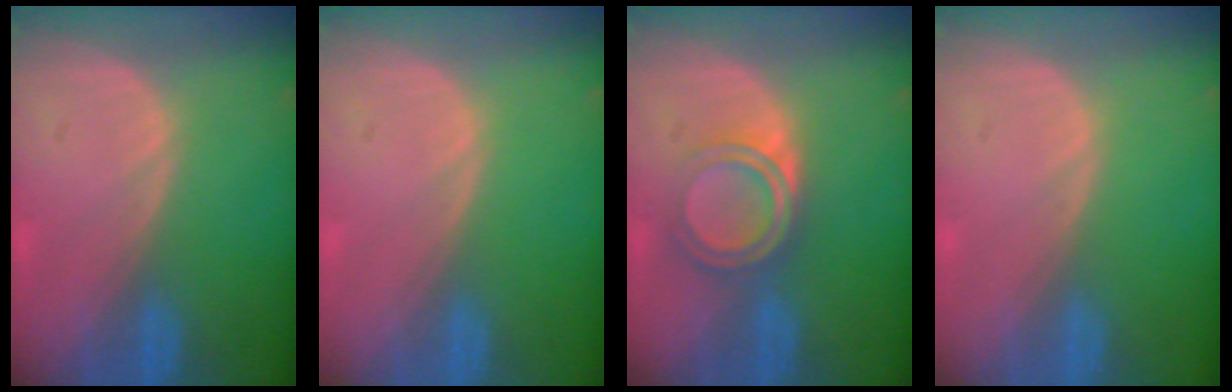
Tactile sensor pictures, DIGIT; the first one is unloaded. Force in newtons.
{"total": 0.0}
{"total": 5.2, "press": 4.8, "slide": 1.9}
{"total": 0.0}